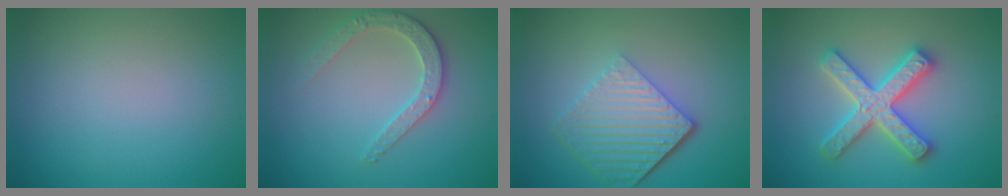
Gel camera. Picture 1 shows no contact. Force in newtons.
{"total": 2.7, "press": 2.7, "slide": 0.3}
{"total": 6.1, "press": 4.3, "slide": 4.4}
{"total": 5.0, "press": 4.9, "slide": 0.8}